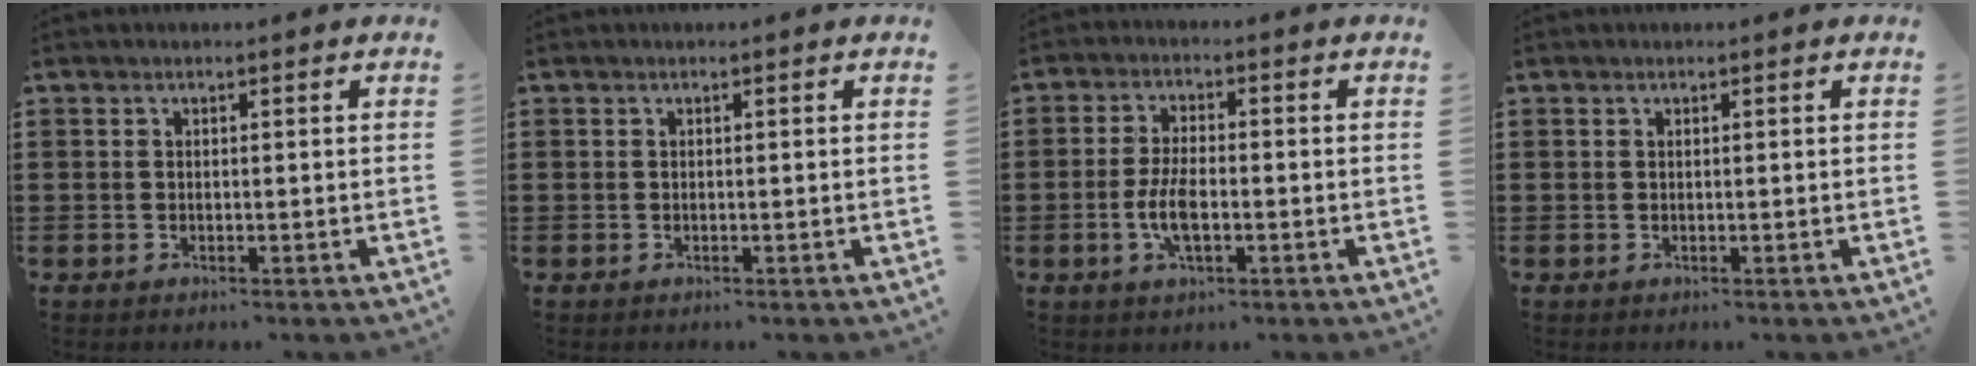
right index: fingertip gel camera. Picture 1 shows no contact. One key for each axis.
{"total": 0.0}
{"total": 5.4, "fx": -1.3, "fy": 2.2, "fz": 4.8, "tx": -0.112, "ty": -0.002, "tz": -0.030}
{"total": 0.0}